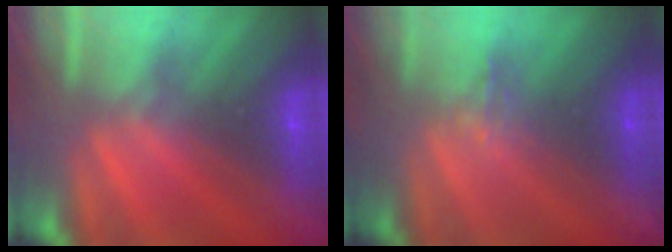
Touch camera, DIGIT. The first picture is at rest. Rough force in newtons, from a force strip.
{"total": 1.2}